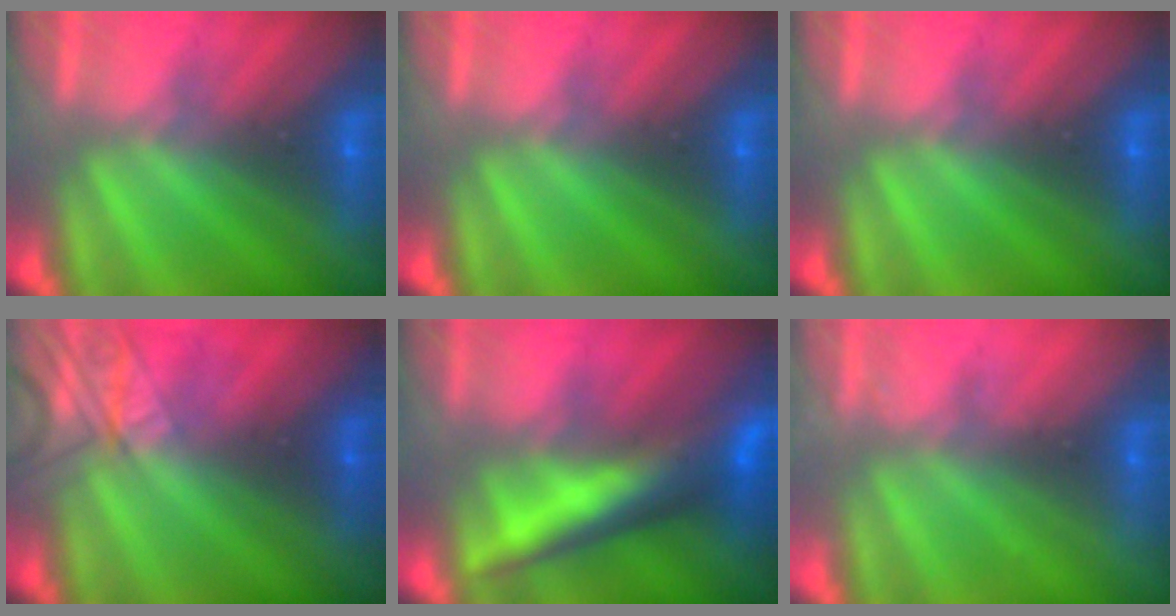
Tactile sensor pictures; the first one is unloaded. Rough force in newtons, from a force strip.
{"total": 0.0}
{"total": 0.0}
{"total": 2.3}
{"total": 5.8}
{"total": 2.2}